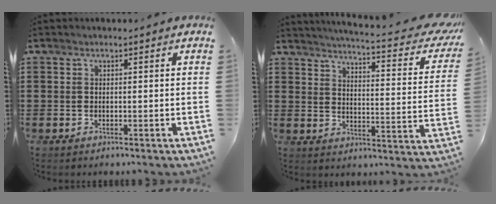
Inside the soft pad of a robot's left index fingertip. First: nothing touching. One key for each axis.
{"total": 4.6, "fx": 4.0, "fy": -0.5, "fz": 2.3, "tx": -0.048, "ty": -0.040, "tz": 0.057}